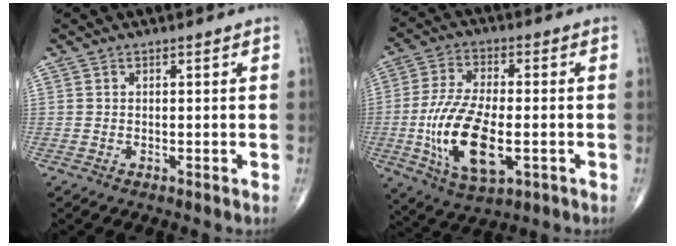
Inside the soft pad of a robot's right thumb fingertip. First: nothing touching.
{"total": 16.2, "force": [-3.2, 7.4, 14.0], "torque": [-0.277, 0.000, -0.051]}